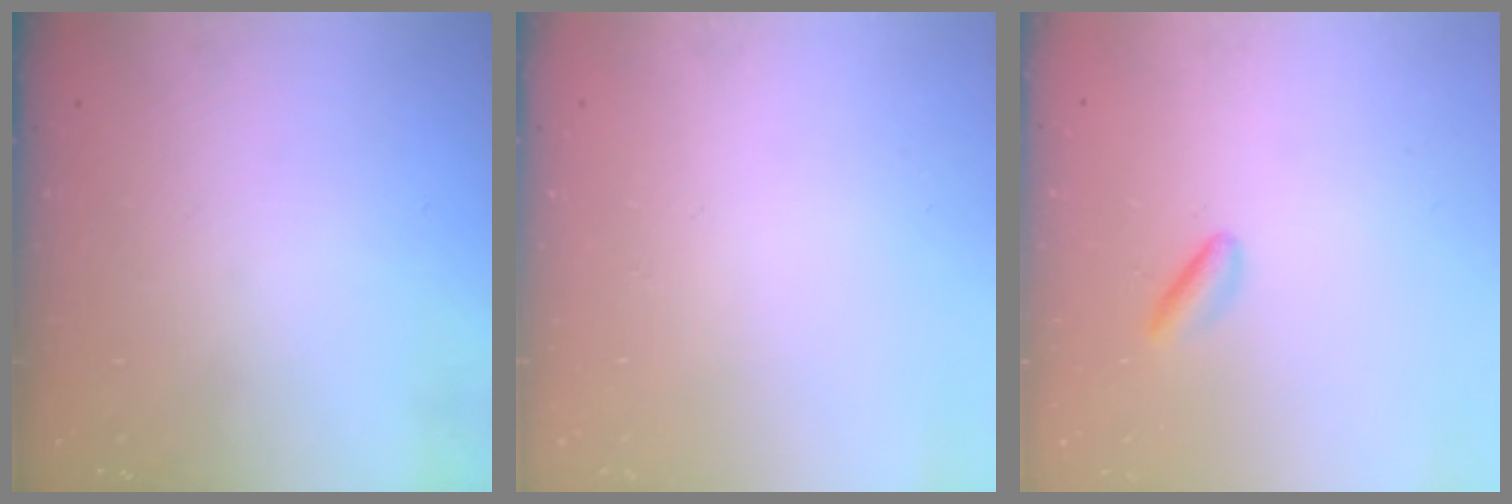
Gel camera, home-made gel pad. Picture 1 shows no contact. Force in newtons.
{"total": 0.0}
{"total": 3.0, "press": 2.8, "slide": 1.0}